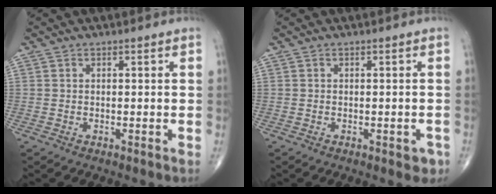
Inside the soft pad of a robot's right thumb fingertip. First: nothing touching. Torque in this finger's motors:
{"motor_torque": [-0.24, 0.09, -0.11, -0.01, 0.01]}